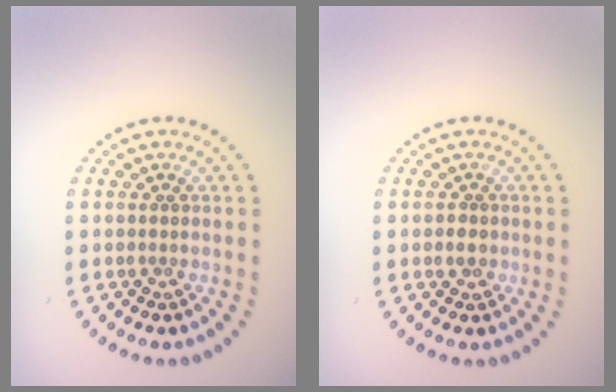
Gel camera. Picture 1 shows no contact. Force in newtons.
{"total": 1.0, "press": 1.0, "slide": 0.1}